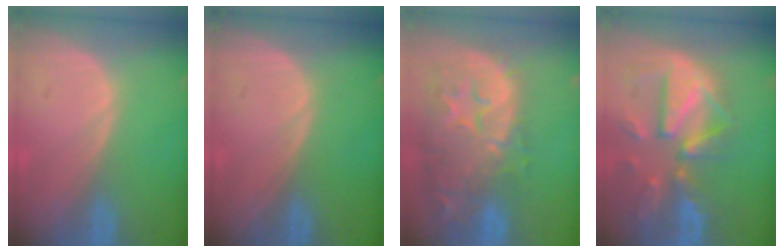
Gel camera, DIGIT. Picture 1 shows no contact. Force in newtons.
{"total": 0.0}
{"total": 14.9, "press": 12.0, "slide": 8.9}
{"total": 12.0, "press": 10.5, "slide": 5.9}